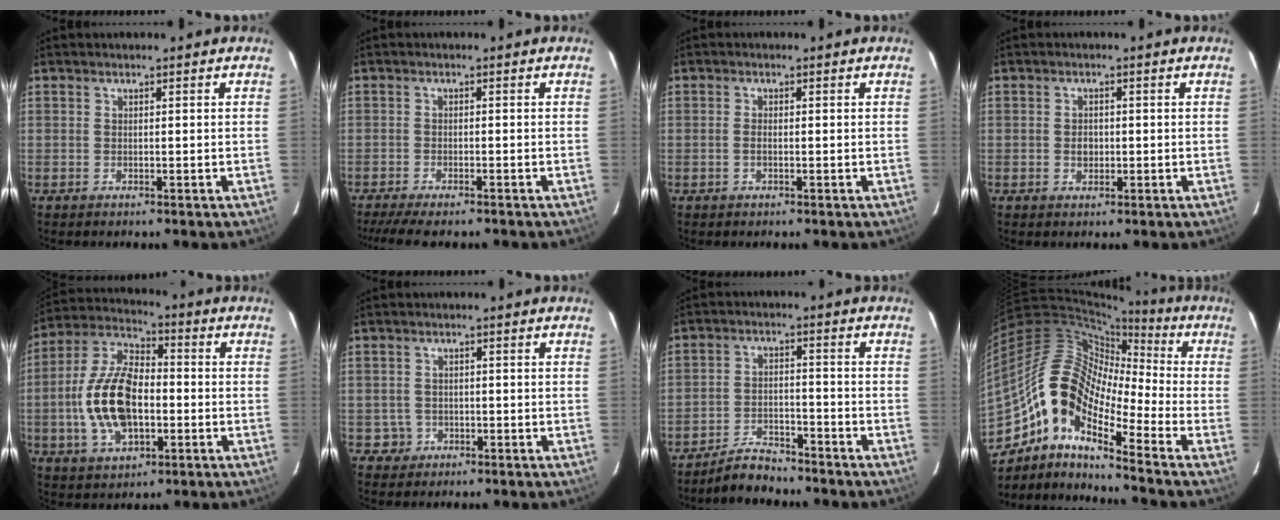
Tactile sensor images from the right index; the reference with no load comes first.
{"total": 7.9, "force": [-6.6, 1.5, 4.1], "torque": [-0.100, -0.026, -0.110]}
{"total": 1.1, "force": [-0.3, 0.4, 0.9], "torque": [-0.022, 0.001, -0.007]}
{"total": 2.0, "force": [-0.3, 1.7, 1.1], "torque": [-0.019, 0.003, -0.005]}
{"total": 16.1, "force": [-2.6, 8.7, 13.3], "torque": [-0.279, 0.010, -0.045]}
{"total": 2.7, "force": [-0.8, 2.6, -0.1], "torque": [0.000, 0.014, -0.008]}
{"total": 6.4, "force": [-5.9, 1.9, 1.6], "torque": [-0.053, 0.013, -0.097]}
{"total": 14.7, "force": [-7.3, 5.9, 11.3], "torque": [-0.189, 0.009, -0.158]}